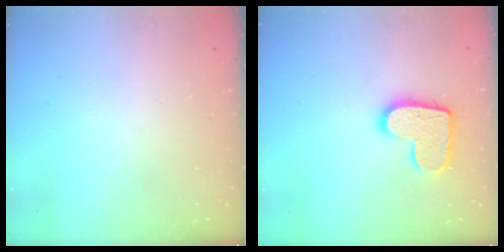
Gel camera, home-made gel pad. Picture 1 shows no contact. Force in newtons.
{"total": 13.5, "press": 13.5, "slide": 0.8}